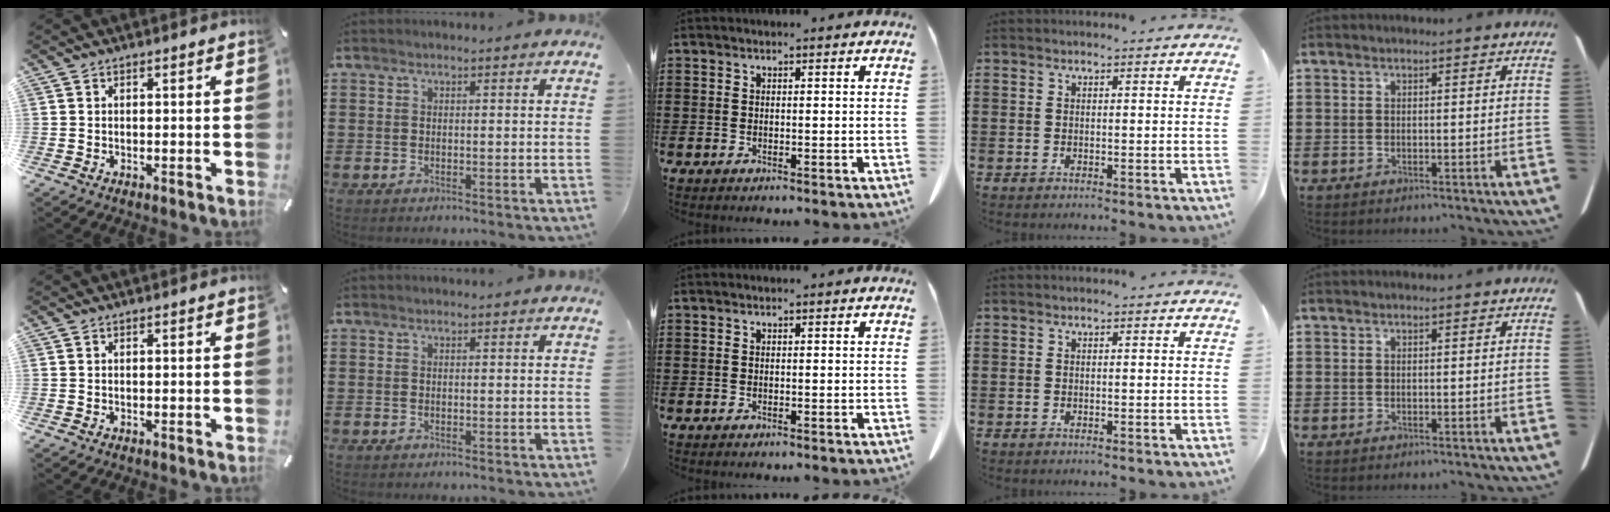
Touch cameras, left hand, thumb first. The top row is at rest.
{}